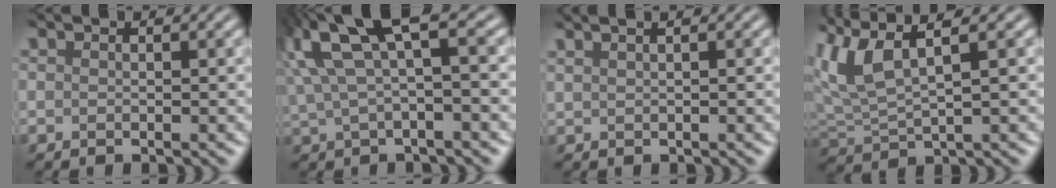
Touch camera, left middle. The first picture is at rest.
{"total": 5.2, "force": [2.7, 1.3, 4.2], "torque": [-0.093, 0.027, 0.064]}
{"total": 4.3, "force": [2.6, 2.2, 2.6], "torque": [-0.016, 0.052, 0.015]}
{"total": 5.2, "force": [3.1, 1.5, 4.0], "torque": [-0.111, 0.021, 0.073]}